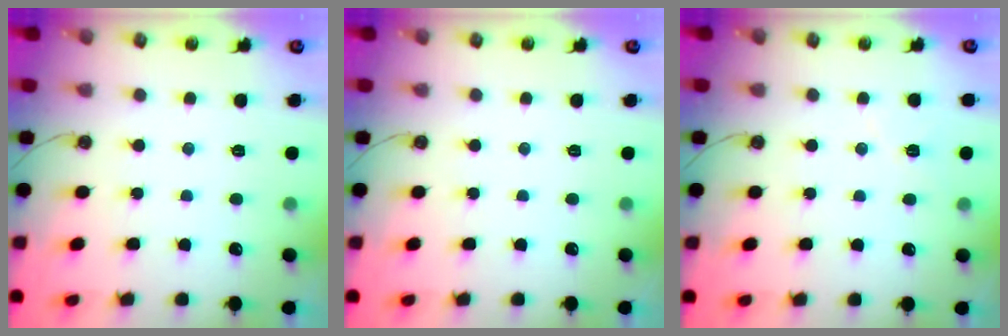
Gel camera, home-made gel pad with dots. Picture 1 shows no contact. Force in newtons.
{"total": 0.0}
{"total": 7.7, "press": 3.2, "slide": 7.0}